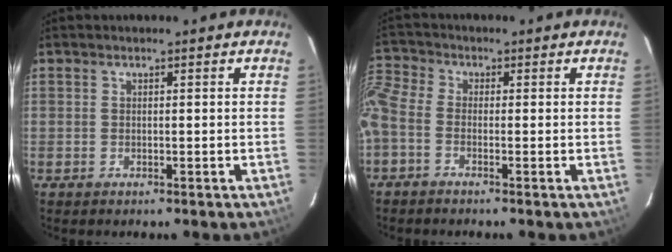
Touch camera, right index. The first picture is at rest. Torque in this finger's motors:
{"motor_torque": [2.14, 0.00, 1.05, 0.19]}